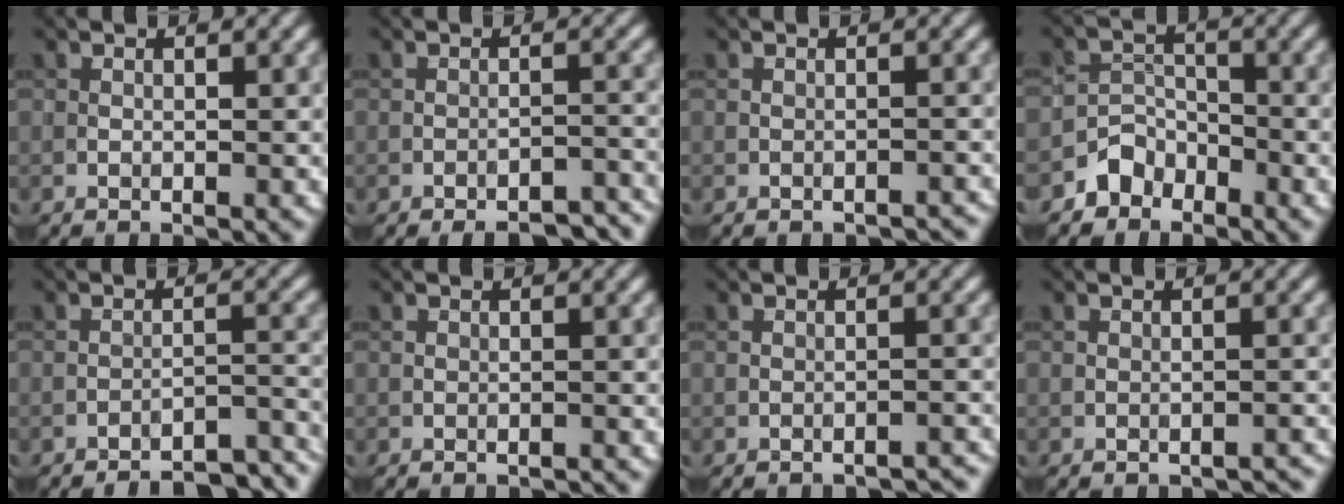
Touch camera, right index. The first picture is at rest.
{"total": 5.5, "force": [-5.0, 1.5, 1.7], "torque": [-0.015, 0.012, -0.056]}
{"total": 1.3, "force": [-1.3, 0.2, 0.1], "torque": [0.006, 0.005, -0.018]}
{"total": 2.6, "force": [-1.9, 1.7, 0.2], "torque": [0.009, 0.012, -0.040]}
{"total": 9.1, "force": [-8.6, 2.0, 2.2], "torque": [-0.009, 0.014, -0.100]}
{"total": 0.7, "force": [-0.7, 0.2, 0.0], "torque": [0.004, 0.003, -0.013]}
{"total": 2.0, "force": [-2.0, 0.3, 0.3], "torque": [0.009, 0.010, -0.026]}
{"total": 1.2, "force": [-1.1, 0.3, 0.2], "torque": [0.002, 0.005, -0.016]}